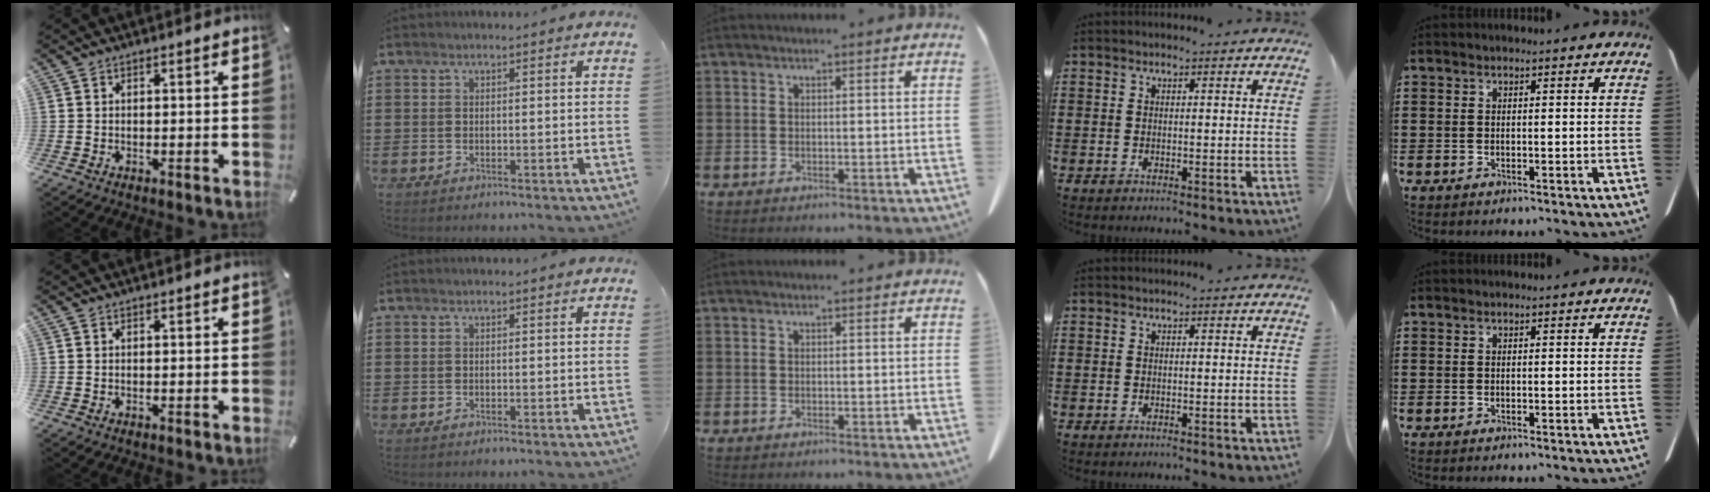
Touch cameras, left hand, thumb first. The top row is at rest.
{}